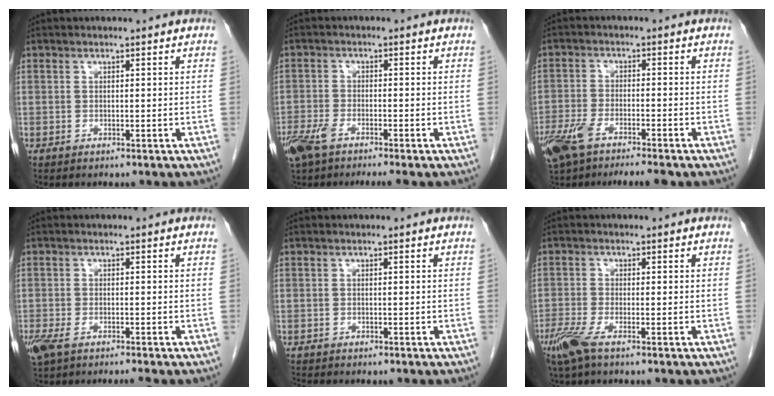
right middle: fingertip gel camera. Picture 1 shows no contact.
{"total": 6.9, "force": [-4.9, 1.5, 4.6], "torque": [-0.088, -0.010, -0.089]}
{"total": 10.9, "force": [-7.9, 2.9, 7.0], "torque": [-0.132, -0.009, -0.130]}
{"total": 5.6, "force": [-4.1, 1.3, 3.6], "torque": [-0.070, -0.008, -0.073]}
{"total": 2.6, "force": [-2.4, 0.2, 1.0], "torque": [-0.020, -0.006, -0.034]}
{"total": 4.4, "force": [-2.9, 0.6, 3.3], "torque": [-0.077, -0.013, -0.063]}